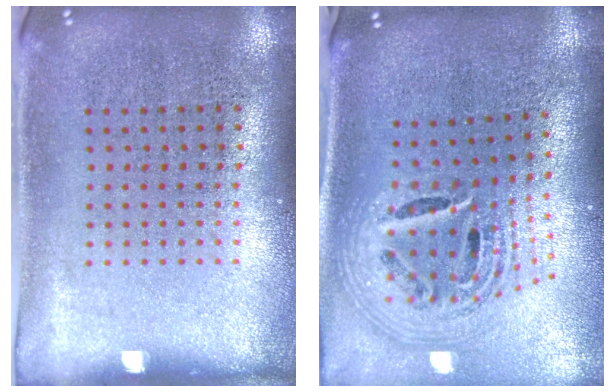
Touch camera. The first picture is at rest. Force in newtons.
{"total": 2.8, "press": 1.9, "slide": 2.0}